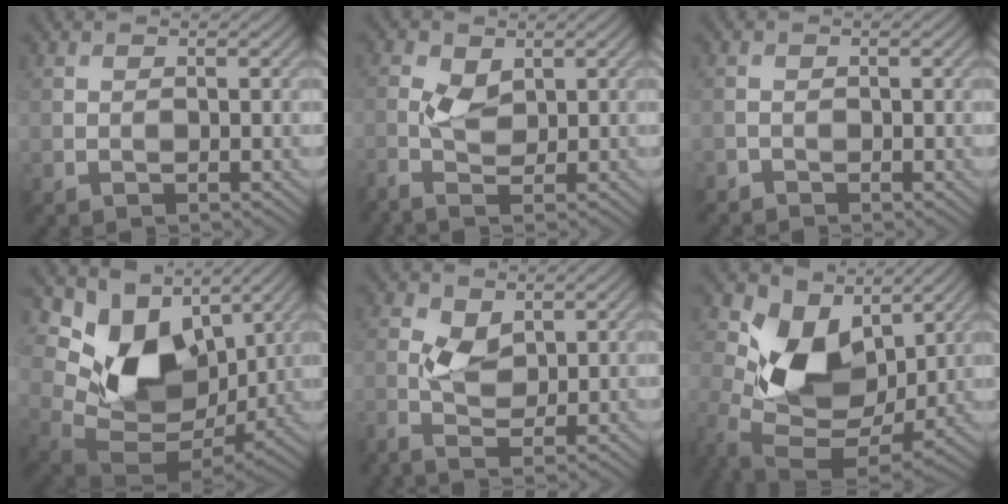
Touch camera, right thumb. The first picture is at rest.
{"total": 2.5, "force": [0.0, 1.0, 2.3], "torque": [-0.063, 0.004, -0.007]}
{"total": 1.0, "force": [-0.9, 0.4, 0.0], "torque": [-0.002, -0.001, -0.021]}
{"total": 13.5, "force": [4.9, 8.8, 9.0], "torque": [-0.175, -0.002, 0.093]}
{"total": 2.9, "force": [0.1, 1.3, 2.6], "torque": [-0.070, 0.004, -0.002]}
{"total": 12.2, "force": [2.7, 8.4, 8.3], "torque": [-0.179, -0.019, 0.049]}